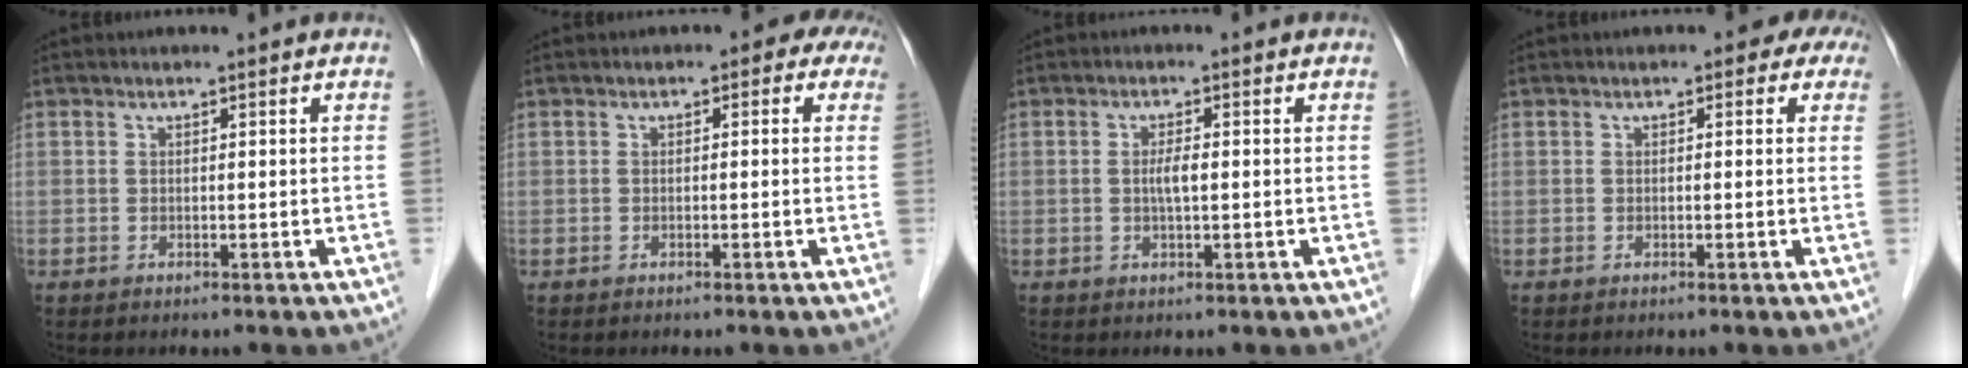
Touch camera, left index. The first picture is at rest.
{"total": 2.8, "force": [0.8, 1.8, 2.0], "torque": [-0.007, 0.019, -0.003]}
{"total": 2.2, "force": [-0.1, 0.4, 2.2], "torque": [-0.044, 0.001, -0.002]}
{"total": 2.8, "force": [1.3, 1.9, 1.5], "torque": [-0.001, 0.010, 0.003]}